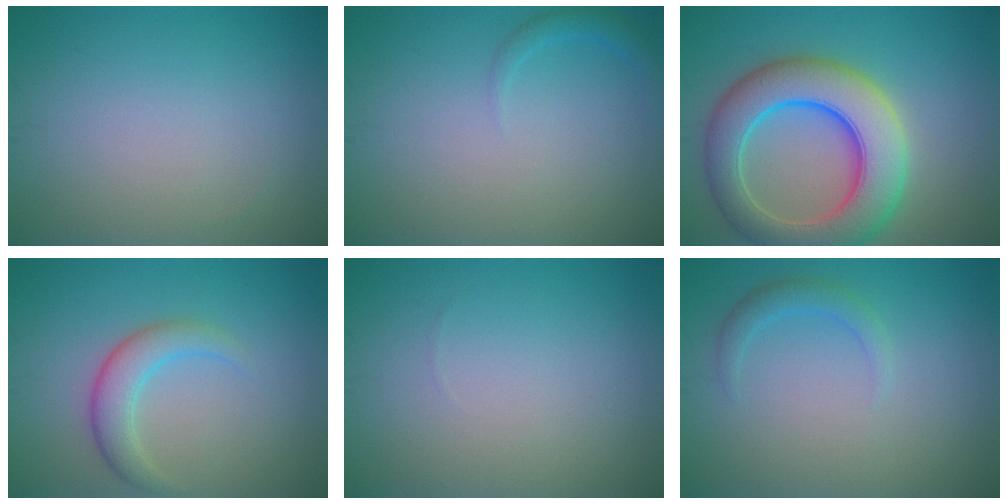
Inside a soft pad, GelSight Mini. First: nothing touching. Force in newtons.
{"total": 1.1, "press": 1.1, "slide": 0.1}
{"total": 9.9, "press": 9.9, "slide": 0.5}
{"total": 3.2, "press": 3.2, "slide": 0.1}
{"total": 0.0}
{"total": 1.6, "press": 1.6, "slide": 0.1}